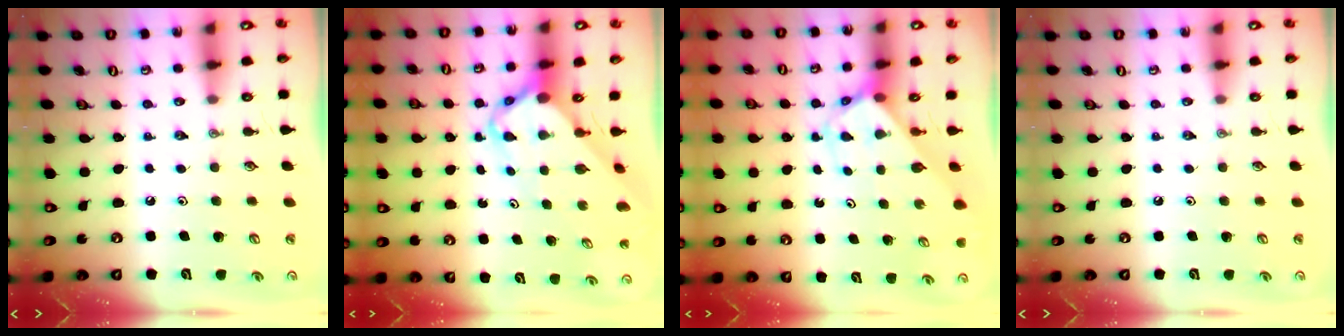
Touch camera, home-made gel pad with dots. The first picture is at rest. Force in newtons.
{"total": 5.9, "press": 5.9, "slide": 0.4}
{"total": 2.7, "press": 2.7, "slide": 0.1}
{"total": 0.0}